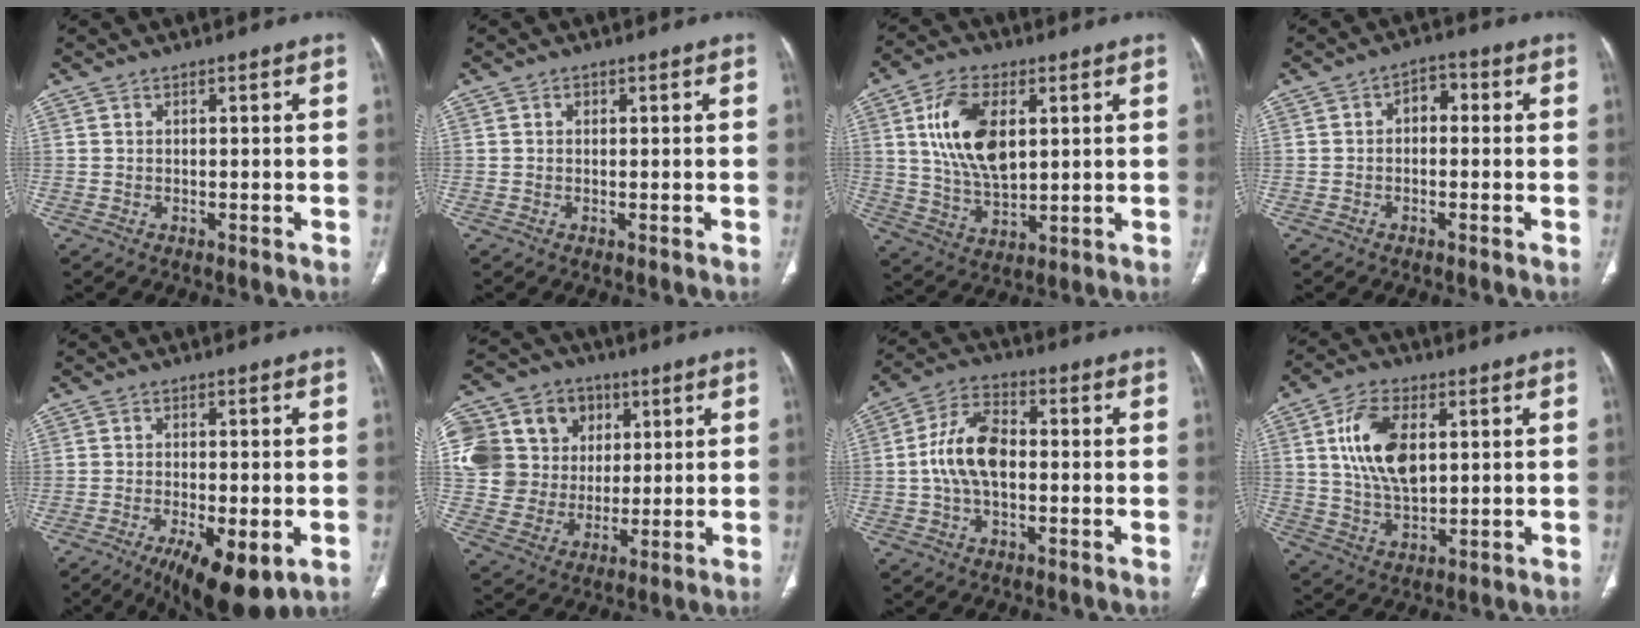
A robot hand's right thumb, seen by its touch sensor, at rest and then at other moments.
{"total": 0.8, "force": [0.2, 0.6, 0.3], "torque": [-0.001, 0.002, 0.003]}
{"total": 13.9, "force": [3.6, 7.6, 11.1], "torque": [-0.201, -0.012, 0.073]}
{"total": 3.6, "force": [0.0, 2.5, 2.6], "torque": [-0.019, 0.017, -0.013]}
{"total": 12.6, "force": [-5.6, 4.5, 10.3], "torque": [-0.156, -0.007, -0.080]}
{"total": 22.4, "force": [6.0, 19.1, 10.1], "torque": [-0.192, 0.038, 0.120]}
{"total": 10.4, "force": [-0.4, 6.0, 8.5], "torque": [-0.165, 0.027, -0.015]}
{"total": 12.6, "force": [3.0, 7.1, 10.0], "torque": [-0.179, -0.008, 0.059]}